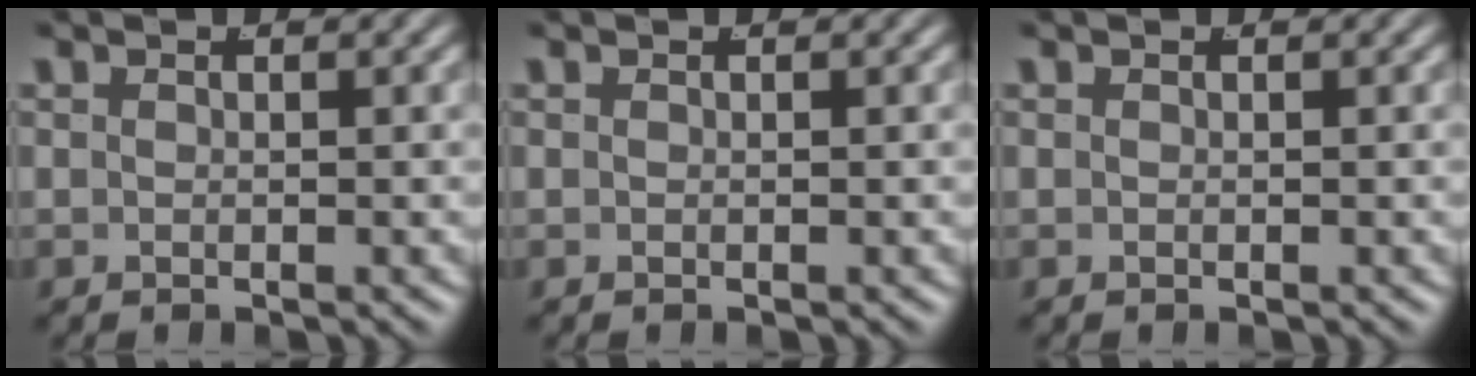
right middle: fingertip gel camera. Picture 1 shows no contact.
{"total": 0.0}
{"total": 0.0}